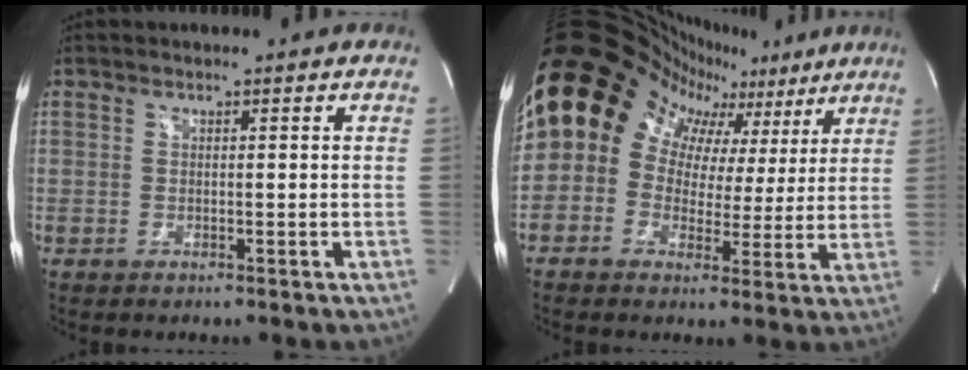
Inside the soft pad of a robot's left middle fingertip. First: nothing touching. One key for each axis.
{"total": 19.0, "fx": 9.3, "fy": 14.3, "fz": 8.4, "tx": -0.134, "ty": 0.081, "tz": 0.123}